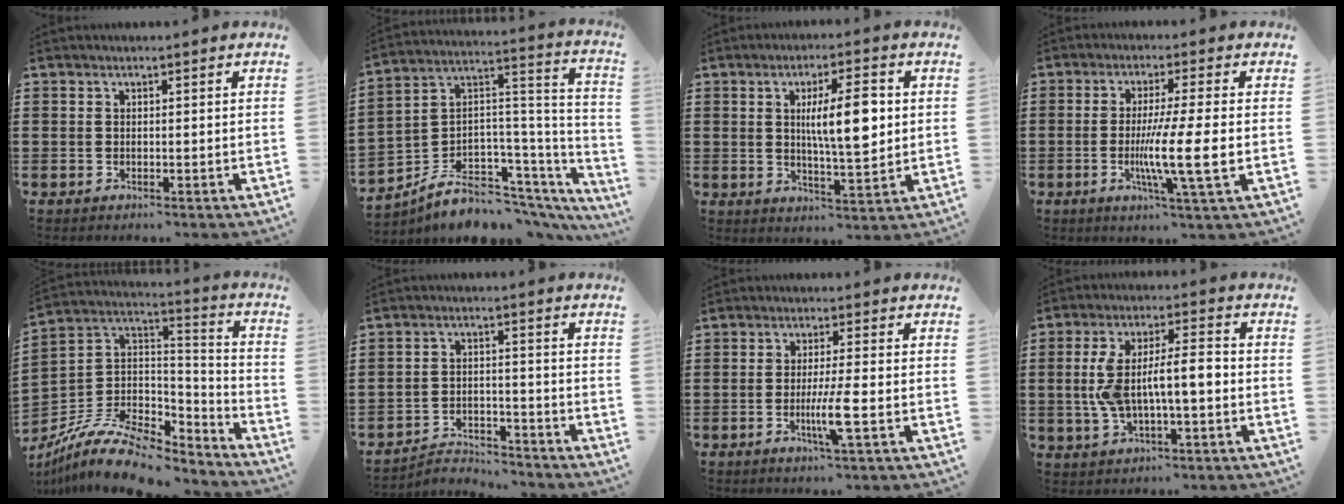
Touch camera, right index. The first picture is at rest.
{"total": 7.8, "force": [-3.9, 5.6, 3.7], "torque": [-0.076, -0.001, -0.065]}
{"total": 9.1, "force": [1.6, 2.3, 8.6], "torque": [-0.140, -0.004, 0.020]}
{"total": 9.4, "force": [-1.4, -0.2, 9.3], "torque": [-0.166, -0.017, -0.027]}
{"total": 11.8, "force": [-8.5, 5.7, 5.9], "torque": [-0.122, 0.021, -0.156]}
{"total": 3.6, "force": [-3.4, 0.9, 0.4], "torque": [-0.012, 0.008, -0.072]}
{"total": 4.1, "force": [-1.1, 0.2, 3.9], "torque": [-0.074, -0.008, -0.023]}
{"total": 9.7, "force": [-0.6, 3.3, 9.1], "torque": [-0.190, 0.003, -0.018]}